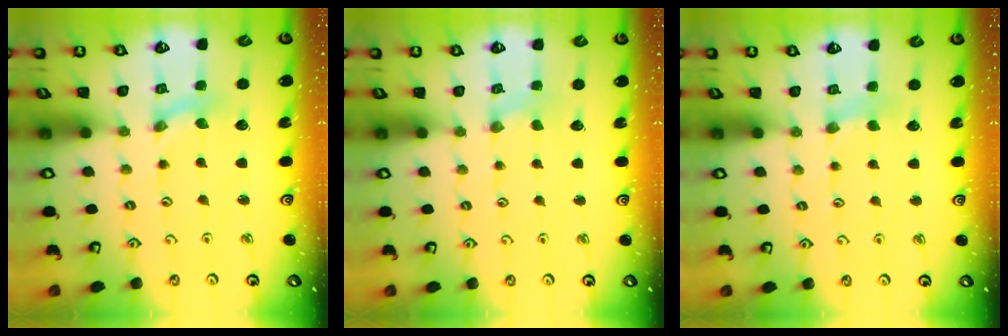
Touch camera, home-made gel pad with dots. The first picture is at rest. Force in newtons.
{"total": 0.0}
{"total": 1.9, "press": 1.8, "slide": 0.4}